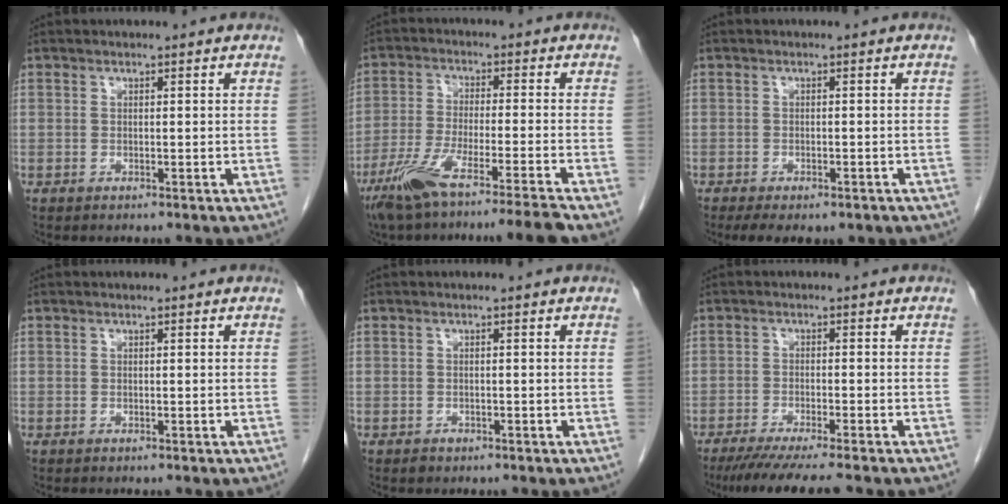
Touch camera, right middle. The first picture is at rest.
{"total": 12.1, "force": [-9.1, -1.5, 7.8], "torque": [-0.132, -0.033, -0.151]}
{"total": 7.7, "force": [-5.4, 3.3, 4.3], "torque": [-0.057, -0.004, -0.069]}
{"total": 0.0}
{"total": 0.8, "force": [-0.5, 0.6, 0.2], "torque": [-0.004, 0.001, -0.007]}
{"total": 9.9, "force": [-8.3, -0.1, 5.3], "torque": [-0.065, -0.025, -0.127]}